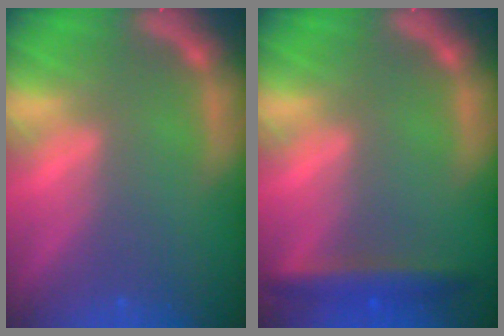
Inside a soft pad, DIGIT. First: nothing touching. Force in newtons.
{"total": 3.5}